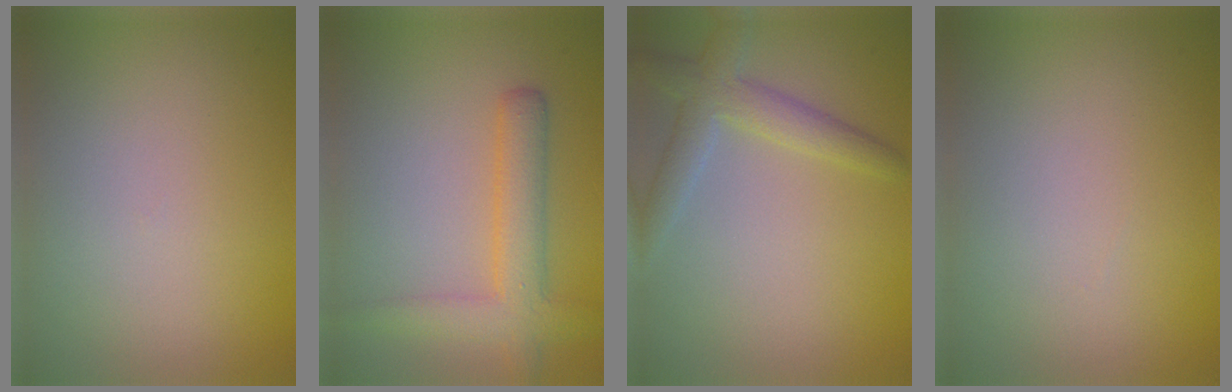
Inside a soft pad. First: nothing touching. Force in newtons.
{"total": 4.2, "press": 4.2, "slide": 0.2}
{"total": 3.4, "press": 3.4, "slide": 0.3}
{"total": 0.0}